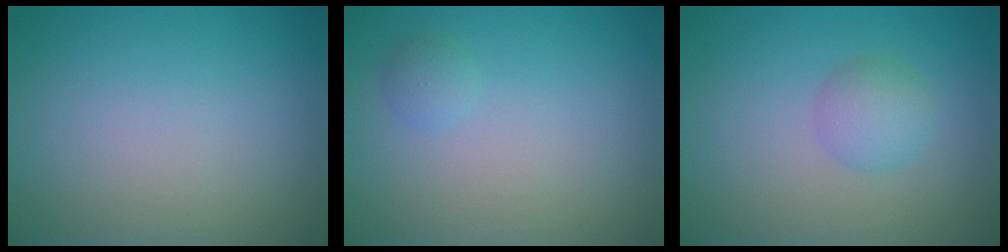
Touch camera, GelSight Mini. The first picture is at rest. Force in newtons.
{"total": 0.9, "press": 0.9, "slide": 0.0}
{"total": 2.1, "press": 2.1, "slide": 0.0}